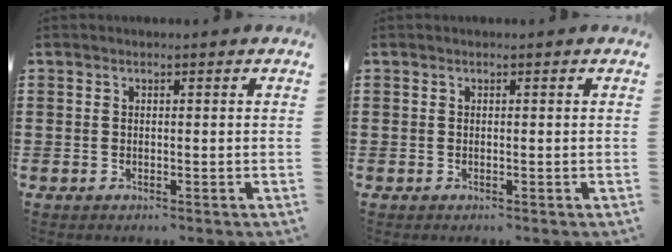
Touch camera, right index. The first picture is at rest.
{"total": 0.0}